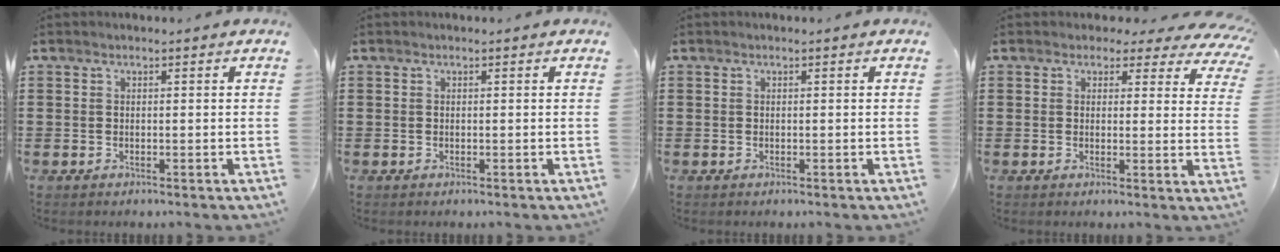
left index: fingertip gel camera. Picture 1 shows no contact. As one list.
[{"total": 0.0}, {"total": 0.0}, {"total": 2.8, "force": [2.1, 1.5, 1.1], "torque": [-0.025, -0.005, 0.035]}]